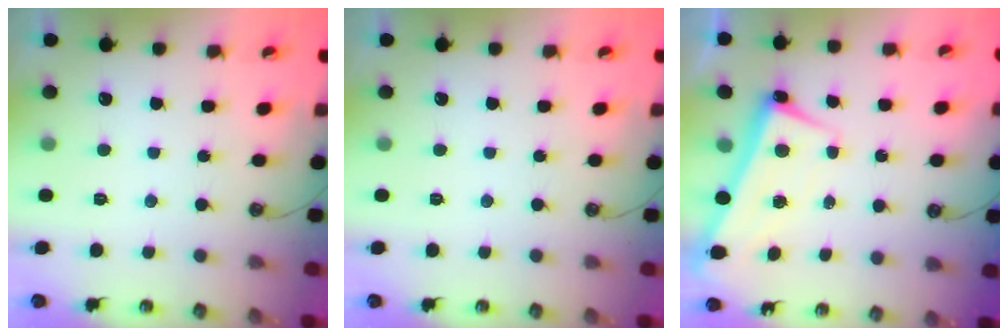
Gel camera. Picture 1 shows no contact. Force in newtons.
{"total": 0.0}
{"total": 2.6, "press": 2.5, "slide": 0.8}